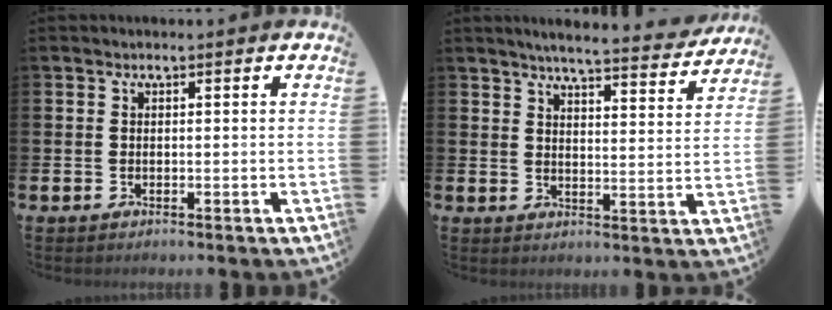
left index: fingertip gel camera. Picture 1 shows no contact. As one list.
[{"total": 5.4, "force": [5.2, 0.0, 1.4], "torque": [-0.036, -0.037, 0.087]}]